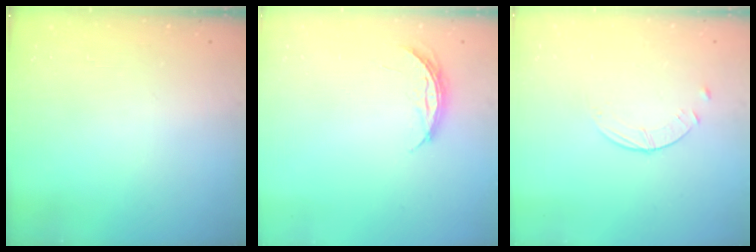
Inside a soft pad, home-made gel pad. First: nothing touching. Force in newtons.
{"total": 4.2, "press": 4.2, "slide": 0.5}
{"total": 2.6, "press": 2.5, "slide": 0.3}